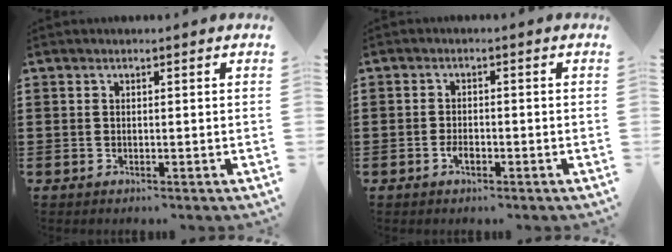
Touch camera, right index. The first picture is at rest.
{"total": 1.9, "force": [-0.9, 0.8, 1.5], "torque": [-0.037, -0.005, -0.019]}